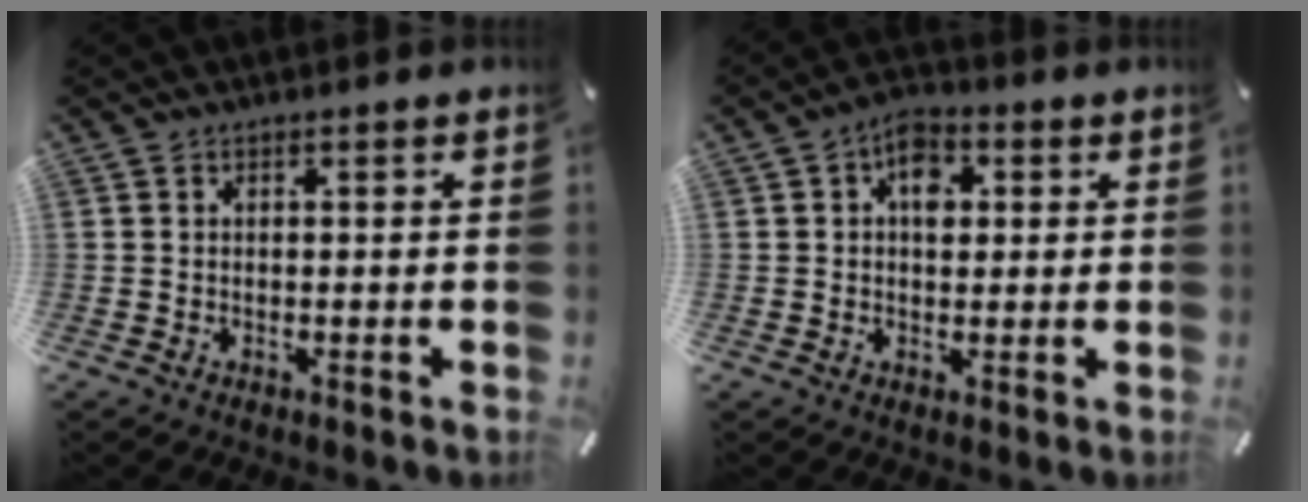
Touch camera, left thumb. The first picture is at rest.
{"total": 6.5, "force": [1.7, 4.5, 4.5], "torque": [-0.050, -0.004, 0.023]}